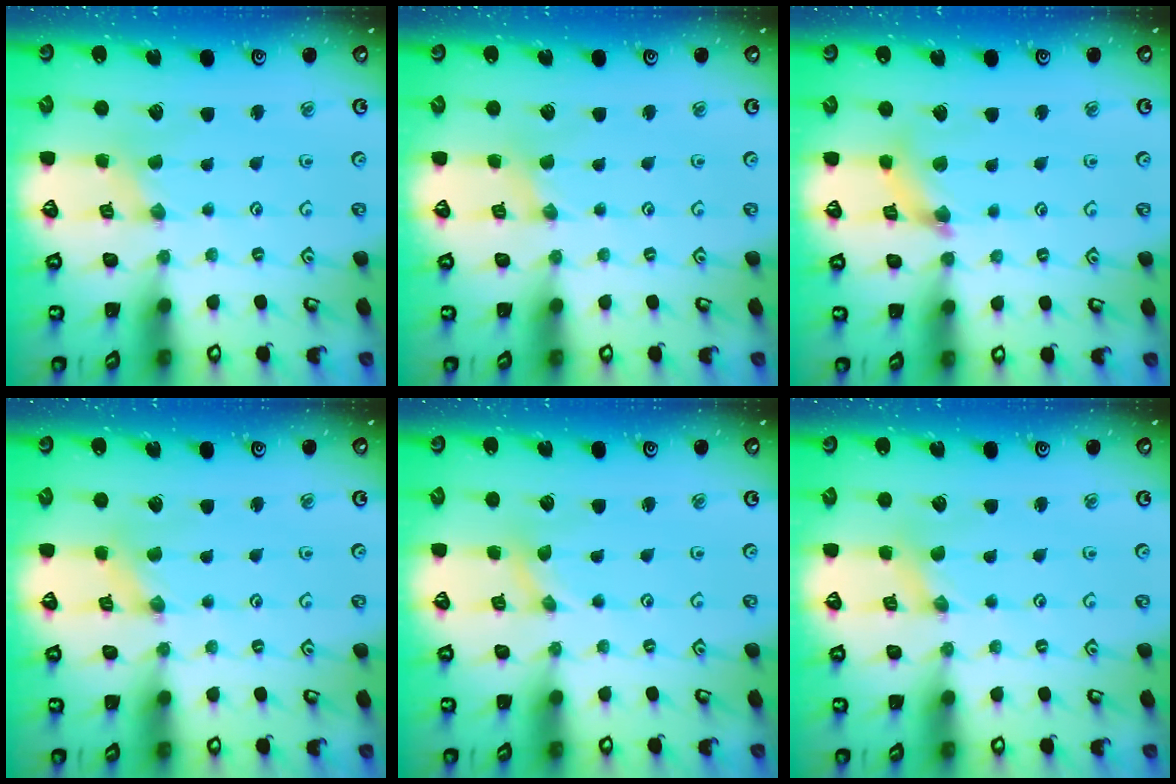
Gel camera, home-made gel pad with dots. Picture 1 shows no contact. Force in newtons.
{"total": 0.7, "press": 0.7, "slide": 0.1}
{"total": 5.7, "press": 5.7, "slide": 0.5}
{"total": 0.0}
{"total": 0.0}
{"total": 0.0}